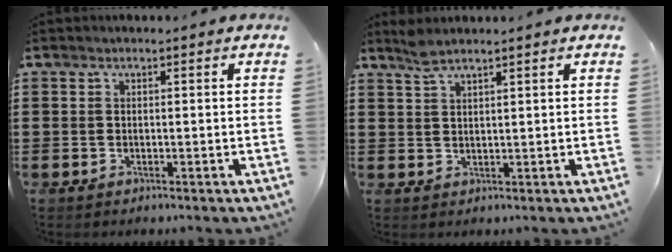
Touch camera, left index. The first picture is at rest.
{"total": 2.5, "force": [2.0, 0.3, 1.4], "torque": [-0.031, 0.001, 0.038]}